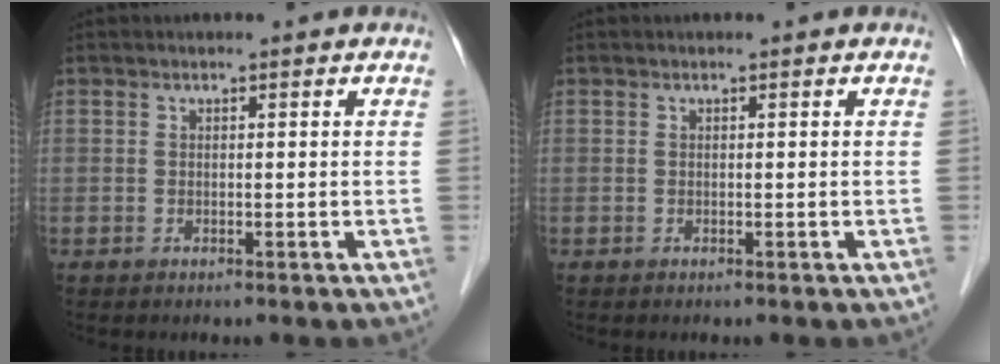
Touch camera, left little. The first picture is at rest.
{"total": 0.0}